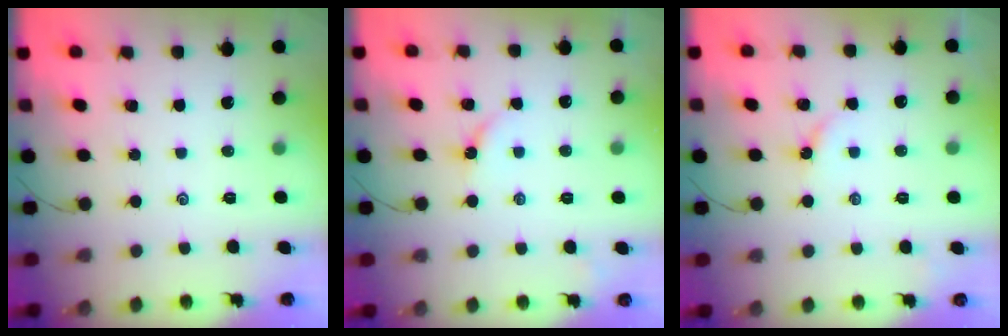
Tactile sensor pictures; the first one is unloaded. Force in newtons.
{"total": 3.4, "press": 3.3, "slide": 0.6}
{"total": 2.9, "press": 2.8, "slide": 0.4}